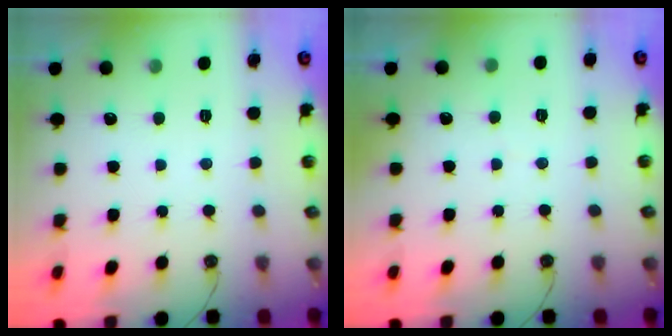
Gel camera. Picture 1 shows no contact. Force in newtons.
{"total": 1.4, "press": 1.3, "slide": 0.1}